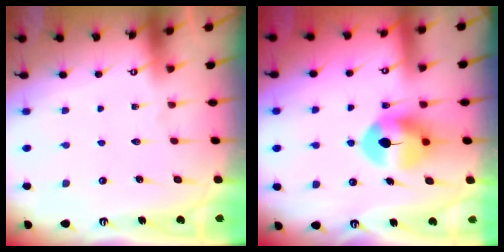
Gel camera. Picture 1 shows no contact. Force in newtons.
{"total": 9.1, "press": 8.9, "slide": 1.8}